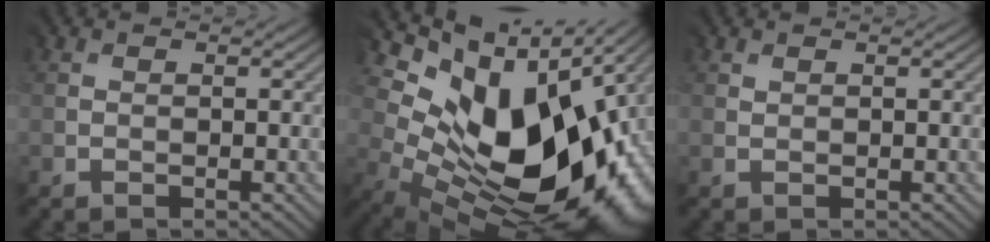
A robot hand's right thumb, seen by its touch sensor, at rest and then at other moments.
{"total": 15.7, "force": [1.9, 10.3, 11.7], "torque": [-0.177, -0.023, 0.064]}
{"total": 0.8, "force": [0.8, 0.2, -0.1], "torque": [0.002, 0.001, 0.016]}